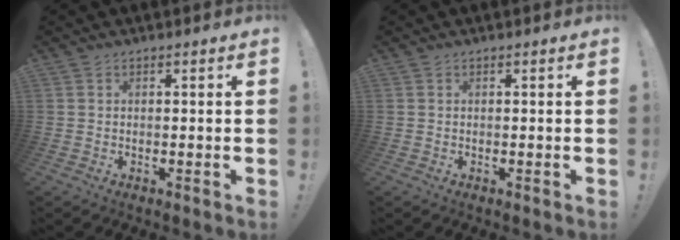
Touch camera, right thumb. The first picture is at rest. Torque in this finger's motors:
{"motor_torque": [0.00, 0.00, -0.01, 0.01, 0.00]}